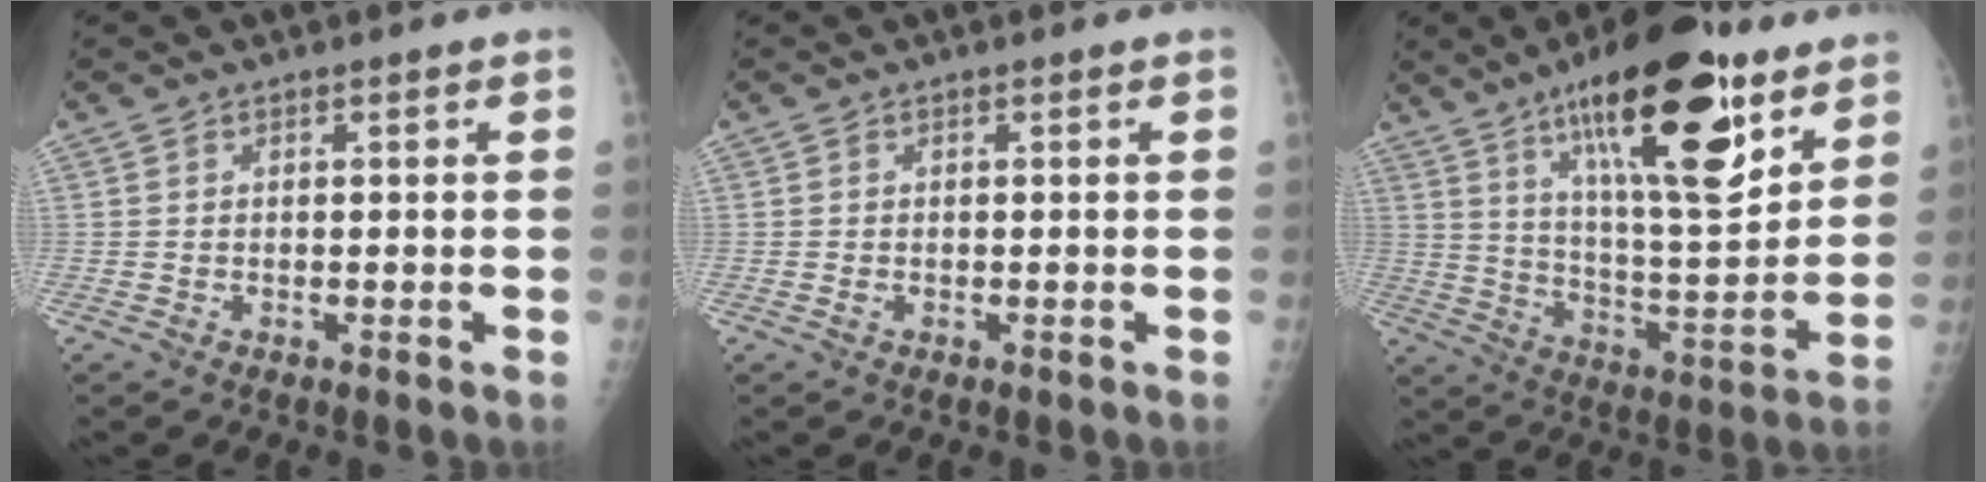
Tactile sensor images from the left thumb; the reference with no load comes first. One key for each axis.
{"total": 0.6, "fx": -0.1, "fy": 0.5, "fz": 0.4, "tx": -0.007, "ty": -0.001, "tz": -0.002}
{"total": 24.2, "fx": 13.5, "fy": 7.7, "fz": 18.5, "tx": -0.263, "ty": -0.060, "tz": 0.223}